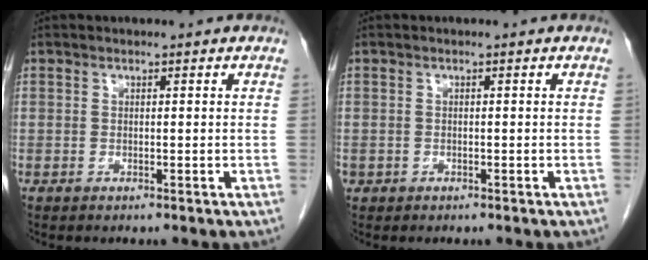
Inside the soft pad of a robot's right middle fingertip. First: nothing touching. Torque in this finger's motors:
{"motor_torque": [1.54, -0.60, 0.59, 0.08]}